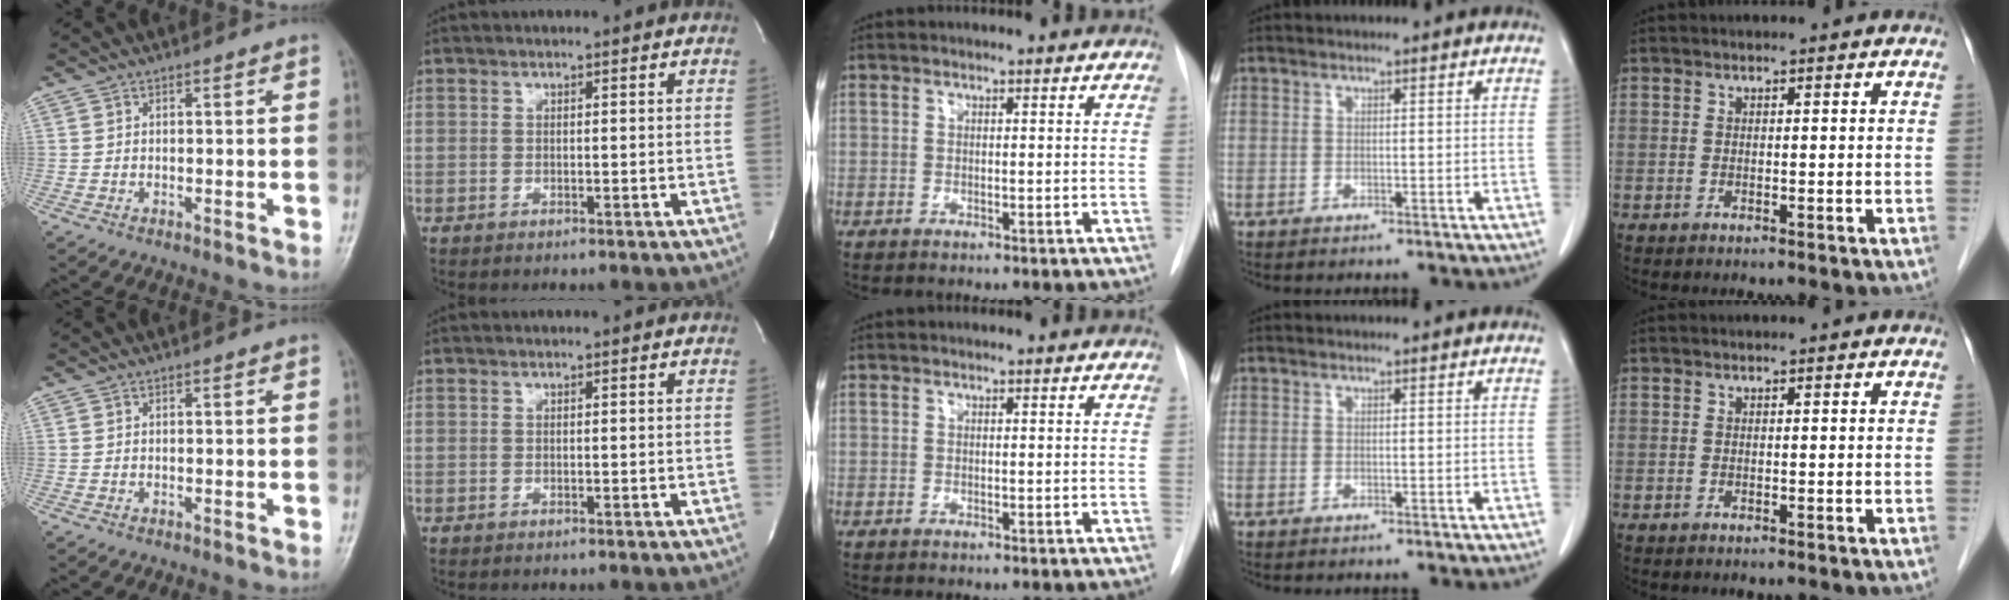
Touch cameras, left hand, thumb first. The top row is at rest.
{}